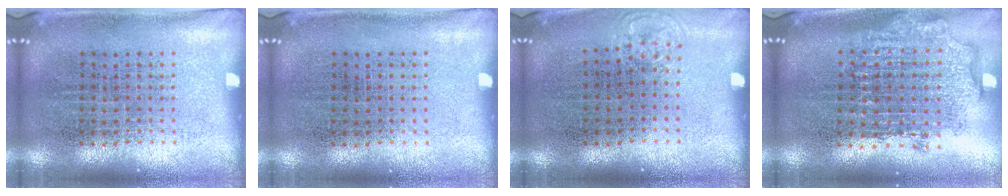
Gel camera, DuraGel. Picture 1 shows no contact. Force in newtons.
{"total": 0.0}
{"total": 0.5, "press": 0.5, "slide": 0.1}
{"total": 1.8, "press": 1.5, "slide": 1.1}